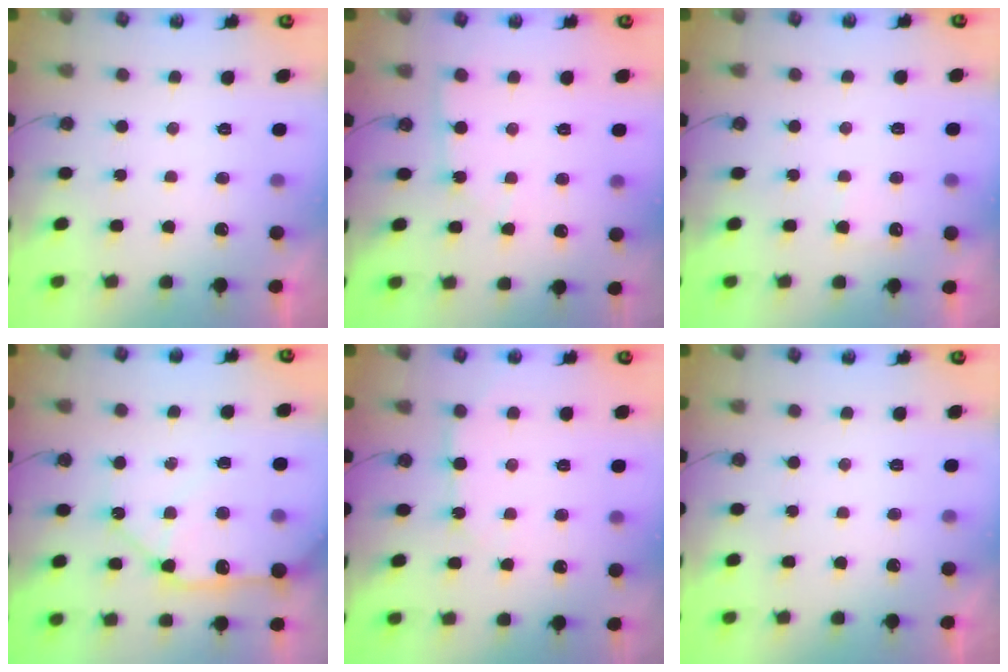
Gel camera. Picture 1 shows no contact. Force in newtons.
{"total": 3.2, "press": 3.2, "slide": 0.5}
{"total": 4.9, "press": 4.8, "slide": 0.4}
{"total": 14.5, "press": 14.4, "slide": 2.1}
{"total": 6.0, "press": 6.0, "slide": 0.5}
{"total": 0.0}